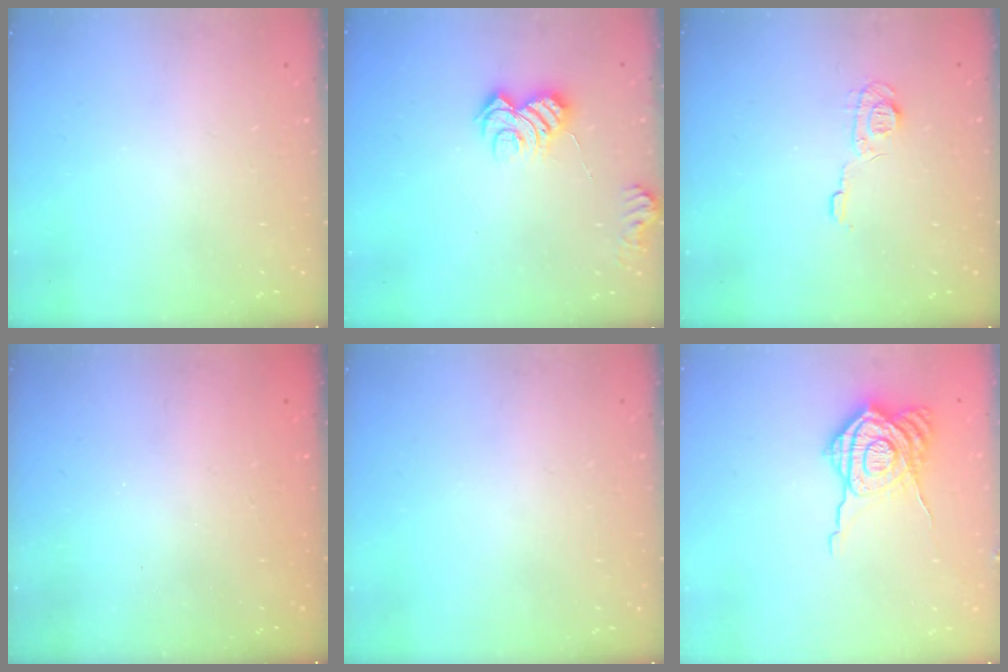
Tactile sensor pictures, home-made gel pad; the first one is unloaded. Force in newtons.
{"total": 7.8, "press": 7.7, "slide": 0.9}
{"total": 6.5, "press": 6.4, "slide": 0.7}
{"total": 2.4, "press": 2.3, "slide": 0.8}
{"total": 0.0}
{"total": 14.4, "press": 14.3, "slide": 1.1}